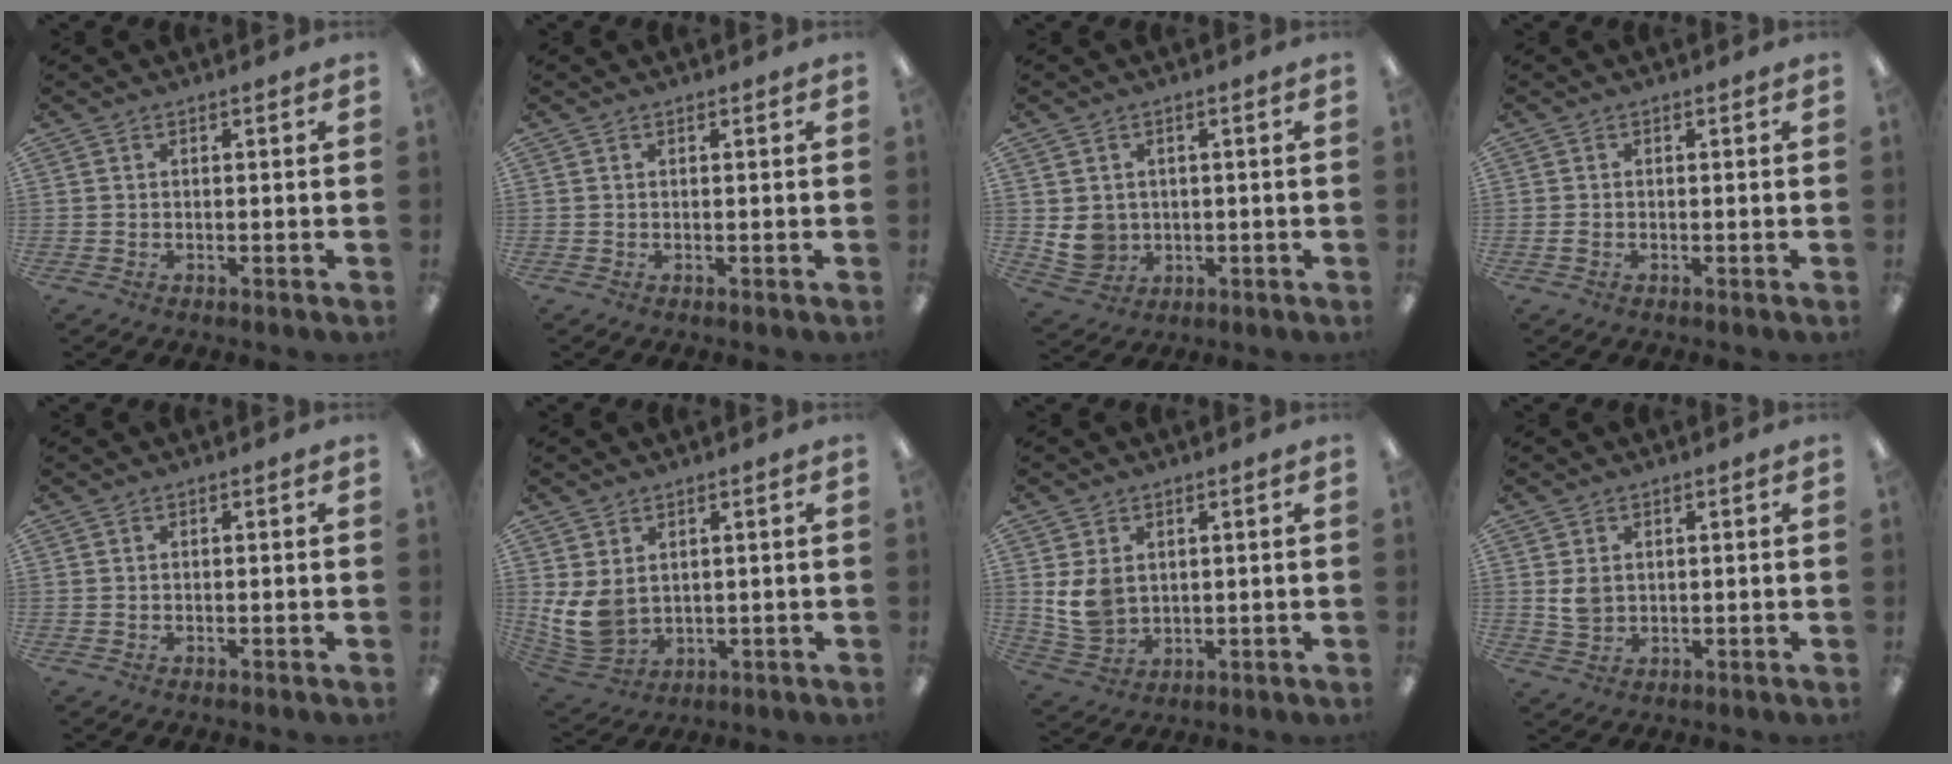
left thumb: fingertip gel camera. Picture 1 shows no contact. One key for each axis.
{"total": 0.0}
{"total": 5.9, "fx": 0.9, "fy": 5.5, "fz": 1.9, "tx": -0.035, "ty": 0.005, "tz": 0.022}
{"total": 0.9, "fx": -0.3, "fy": 0.6, "fz": 0.6, "tx": -0.011, "ty": 0.001, "tz": -0.006}
{"total": 0.0}
{"total": 8.8, "fx": 1.7, "fy": 6.5, "fz": 5.7, "tx": -0.142, "ty": -0.007, "tz": 0.038}
{"total": 6.5, "fx": 1.7, "fy": 4.9, "fz": 3.8, "tx": -0.081, "ty": 0.002, "tz": 0.034}
{"total": 4.0, "fx": 1.1, "fy": 3.0, "fz": 2.3, "tx": -0.037, "ty": 0.002, "tz": 0.021}